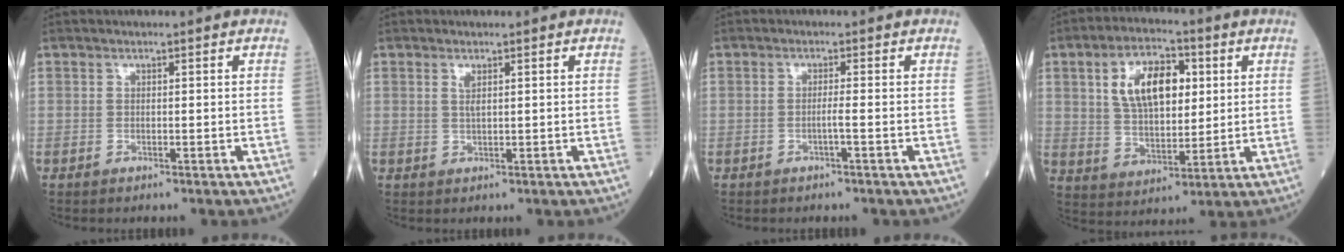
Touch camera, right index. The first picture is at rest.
{"total": 1.4, "force": [0.7, 0.2, 1.2], "torque": [-0.028, -0.003, 0.014]}
{"total": 1.3, "force": [-0.5, -0.4, 1.1], "torque": [-0.017, 0.001, -0.012]}
{"total": 11.5, "force": [3.5, 5.7, 9.4], "torque": [-0.176, 0.017, 0.064]}